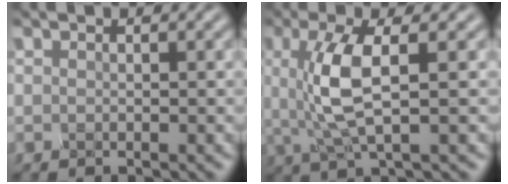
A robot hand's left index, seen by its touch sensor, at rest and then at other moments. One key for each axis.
{"total": 3.8, "fx": 0.7, "fy": 0.4, "fz": 3.7, "tx": -0.103, "ty": 0.003, "tz": 0.029}